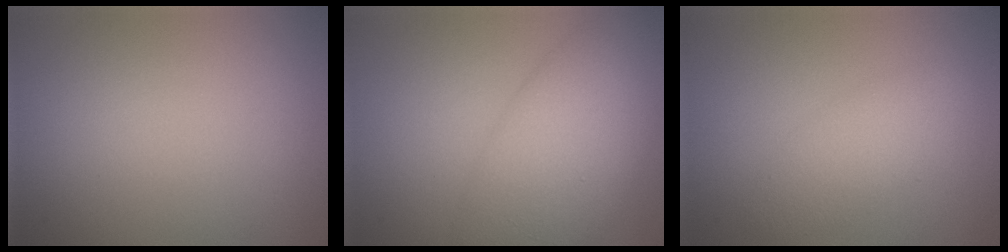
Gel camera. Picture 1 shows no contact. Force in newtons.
{"total": 8.0, "press": 8.0, "slide": 0.1}
{"total": 2.8, "press": 2.8, "slide": 0.1}